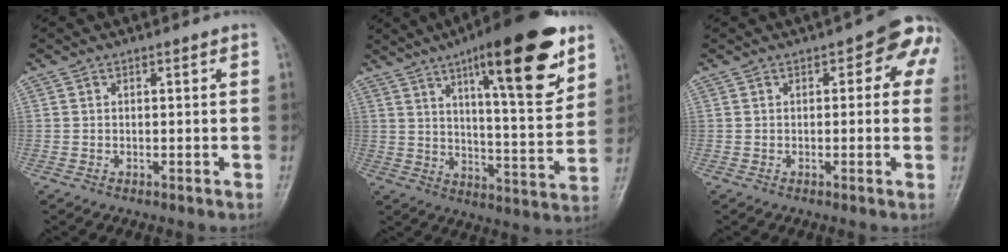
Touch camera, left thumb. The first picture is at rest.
{"total": 22.0, "force": [12.0, 5.6, 17.6], "torque": [-0.230, -0.050, 0.181]}
{"total": 7.6, "force": [2.4, 3.7, 6.2], "torque": [-0.028, 0.011, 0.012]}